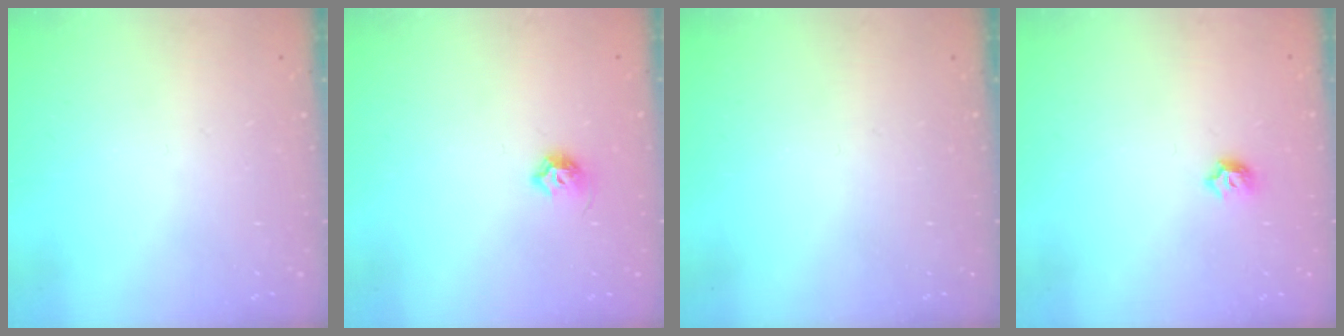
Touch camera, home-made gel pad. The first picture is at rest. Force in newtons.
{"total": 6.7, "press": 6.6, "slide": 1.0}
{"total": 0.0}
{"total": 5.3, "press": 5.3, "slide": 0.9}